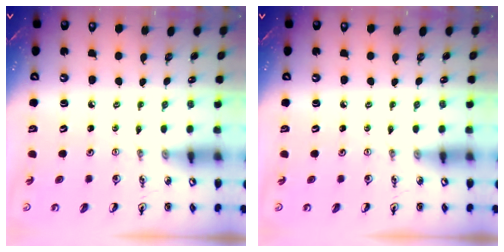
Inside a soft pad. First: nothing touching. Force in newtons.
{"total": 0.0}